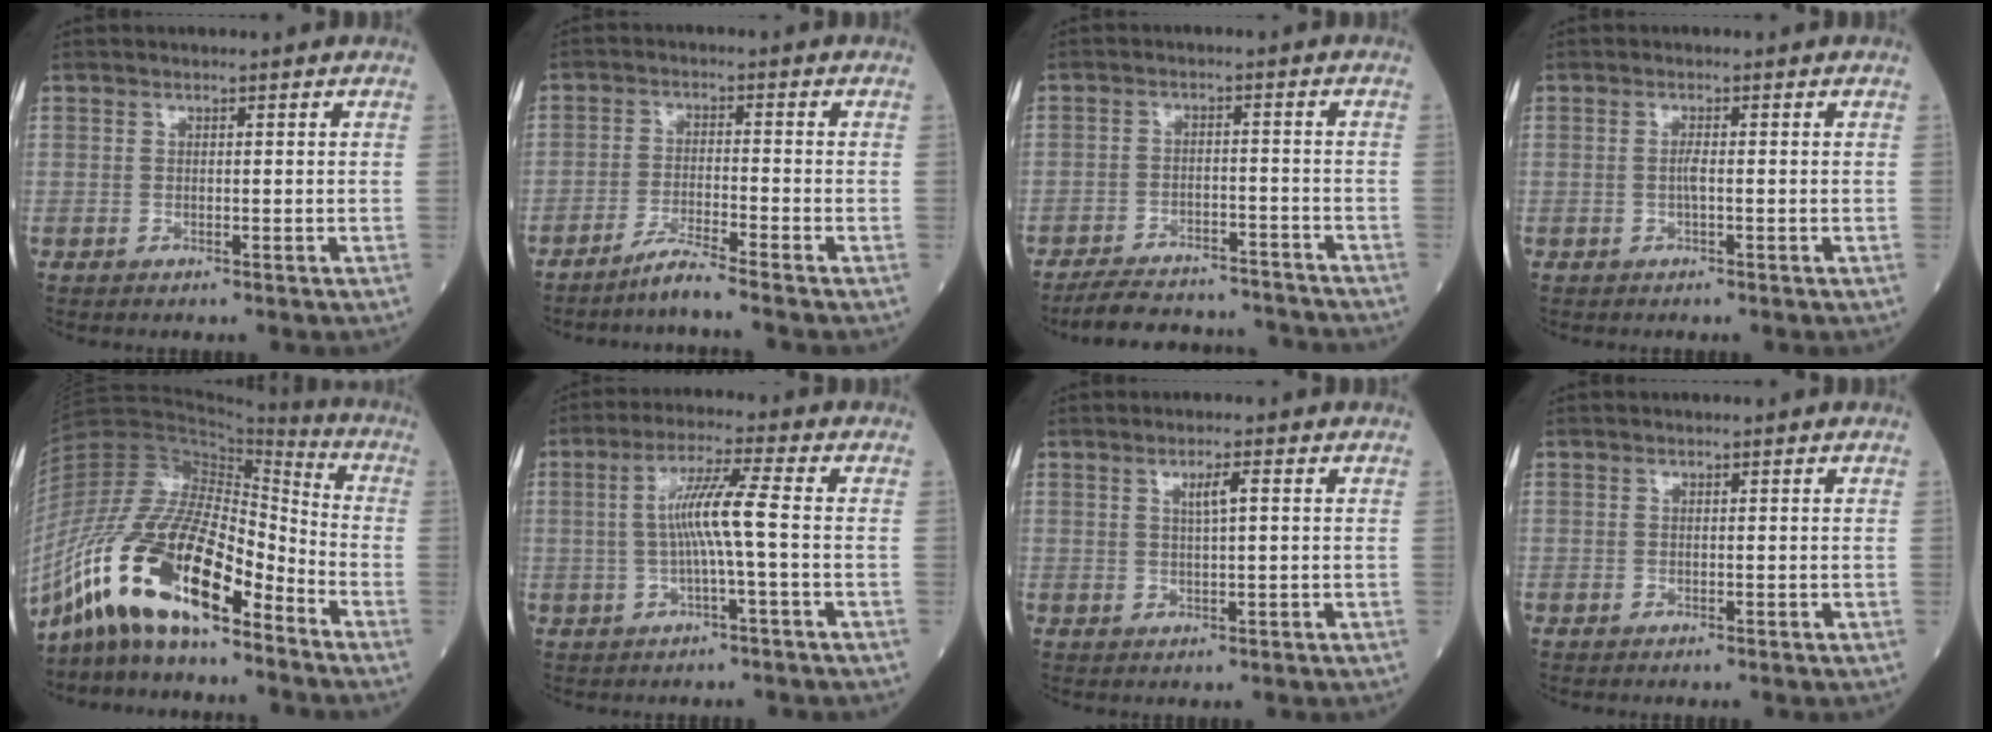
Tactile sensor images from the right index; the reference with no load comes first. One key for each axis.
{"total": 4.3, "fx": -3.8, "fy": -1.2, "fz": 1.8, "tx": -0.037, "ty": -0.017, "tz": -0.078}
{"total": 13.1, "fx": -12.4, "fy": 2.6, "fz": 3.1, "tx": -0.051, "ty": 0.013, "tz": -0.175}
{"total": 1.2, "fx": -0.2, "fy": 0.0, "fz": 1.2, "tx": -0.025, "ty": 0.000, "tz": -0.004}
{"total": 18.4, "fx": -12.1, "fy": 4.7, "fz": 13.0, "tx": -0.268, "ty": 0.010, "tz": -0.222}
{"total": 6.8, "fx": -0.4, "fy": -0.7, "fz": 6.8, "tx": -0.133, "ty": 0.011, "tz": -0.008}
{"total": 2.4, "fx": 0.8, "fy": 0.1, "fz": 2.3, "tx": -0.041, "ty": 0.001, "tz": 0.013}
{"total": 0.0}